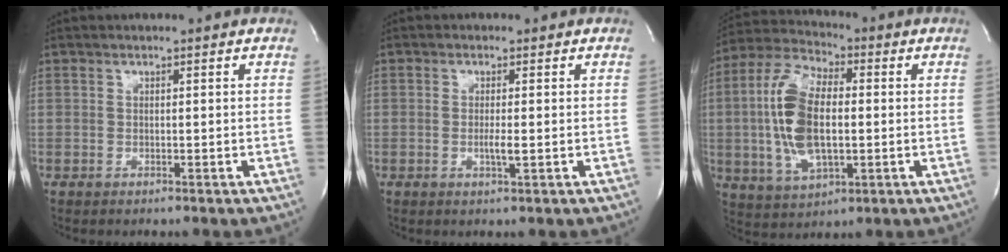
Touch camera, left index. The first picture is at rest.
{"total": 2.0, "force": [-0.3, 0.1, 2.0], "torque": [-0.041, -0.003, -0.005]}
{"total": 14.0, "force": [-0.3, 6.1, 12.6], "torque": [-0.279, 0.009, -0.005]}